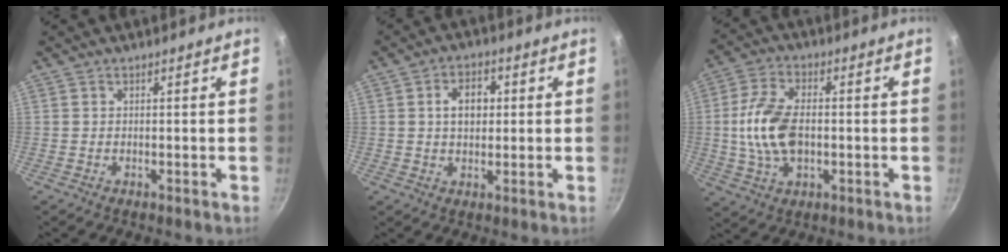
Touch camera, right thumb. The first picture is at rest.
{"total": 6.1, "force": [0.9, 4.3, 4.3], "torque": [-0.046, 0.009, 0.013]}
{"total": 12.2, "force": [-0.5, 7.3, 9.8], "torque": [-0.184, 0.019, -0.014]}